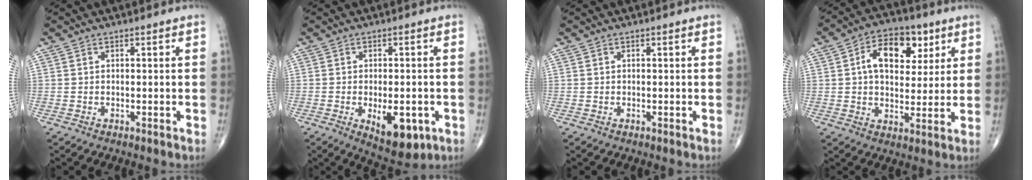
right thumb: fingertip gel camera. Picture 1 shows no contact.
{"total": 9.5, "force": [-3.0, 4.4, 7.8], "torque": [-0.098, -0.002, -0.030]}
{"total": 0.0}
{"total": 13.1, "force": [4.2, 8.2, 9.2], "torque": [-0.109, 0.000, 0.062]}